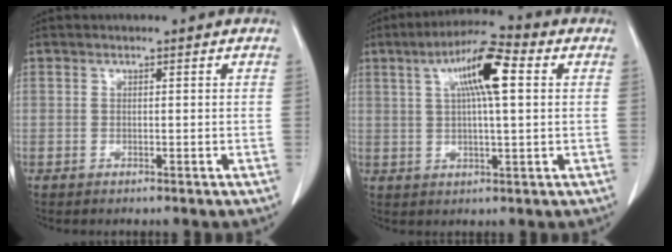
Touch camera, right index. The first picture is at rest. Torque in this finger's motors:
{"motor_torque": [0.66, -0.01, 0.32, 0.09]}